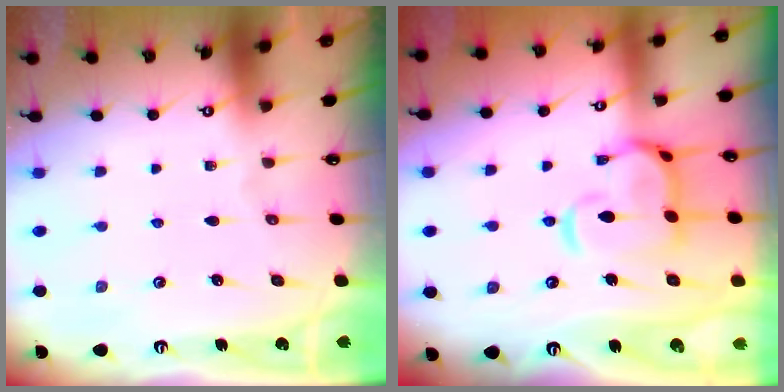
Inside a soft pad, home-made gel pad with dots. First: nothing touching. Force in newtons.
{"total": 8.0, "press": 7.9, "slide": 1.3}